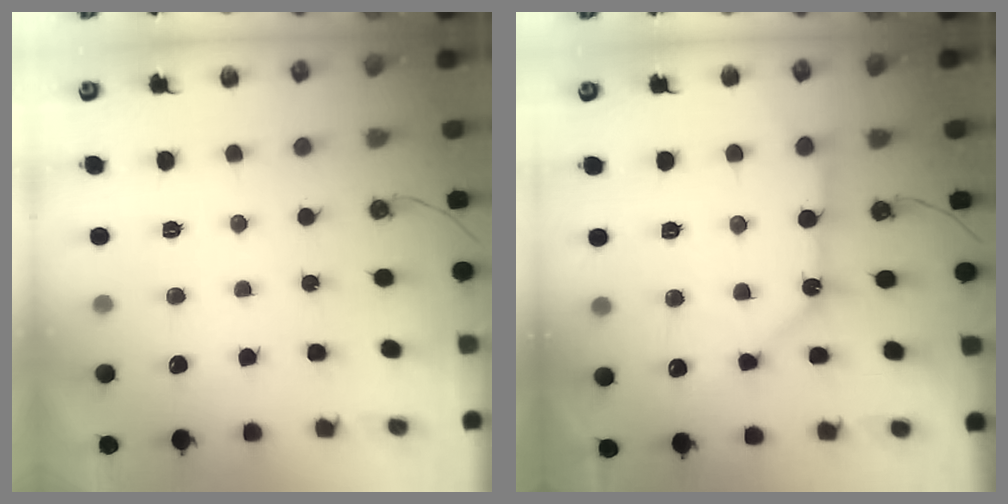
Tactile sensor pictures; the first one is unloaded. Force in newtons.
{"total": 13.1, "press": 13.0, "slide": 1.7}